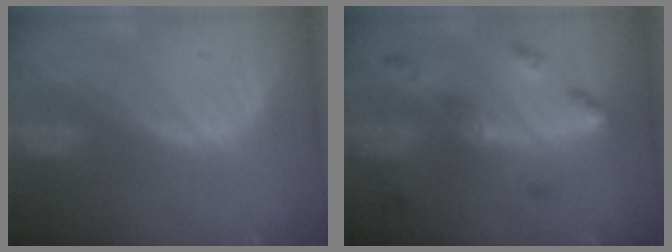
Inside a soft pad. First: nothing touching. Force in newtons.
{"total": 6.3, "press": 5.7, "slide": 2.7}